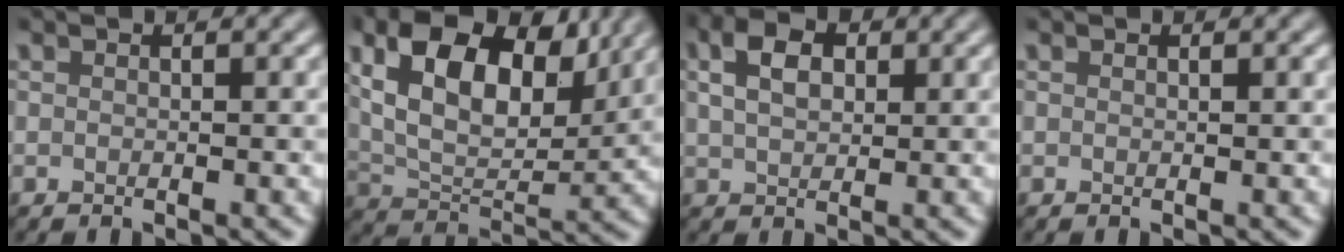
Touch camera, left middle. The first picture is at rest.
{"total": 10.9, "force": [4.6, 5.9, 7.9], "torque": [-0.140, 0.009, 0.080]}
{"total": 3.9, "force": [1.5, 2.4, 2.6], "torque": [-0.056, 0.010, 0.022]}
{"total": 0.0}